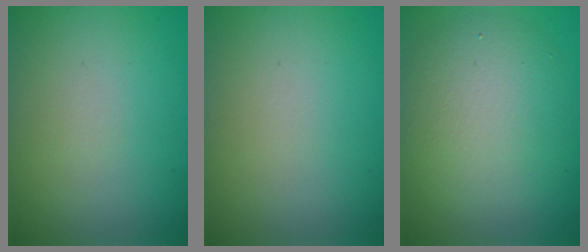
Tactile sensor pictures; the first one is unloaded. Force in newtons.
{"total": 0.0}
{"total": 6.4, "press": 6.4, "slide": 0.7}